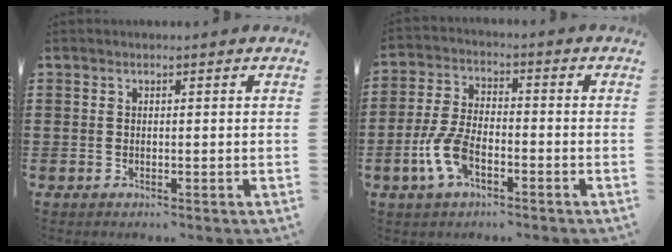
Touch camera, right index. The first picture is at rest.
{"total": 7.0, "force": [-2.8, 3.3, 5.6], "torque": [-0.139, -0.007, -0.059]}